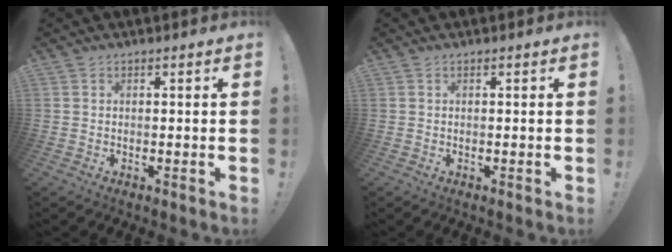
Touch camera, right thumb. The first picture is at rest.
{"total": 0.0}